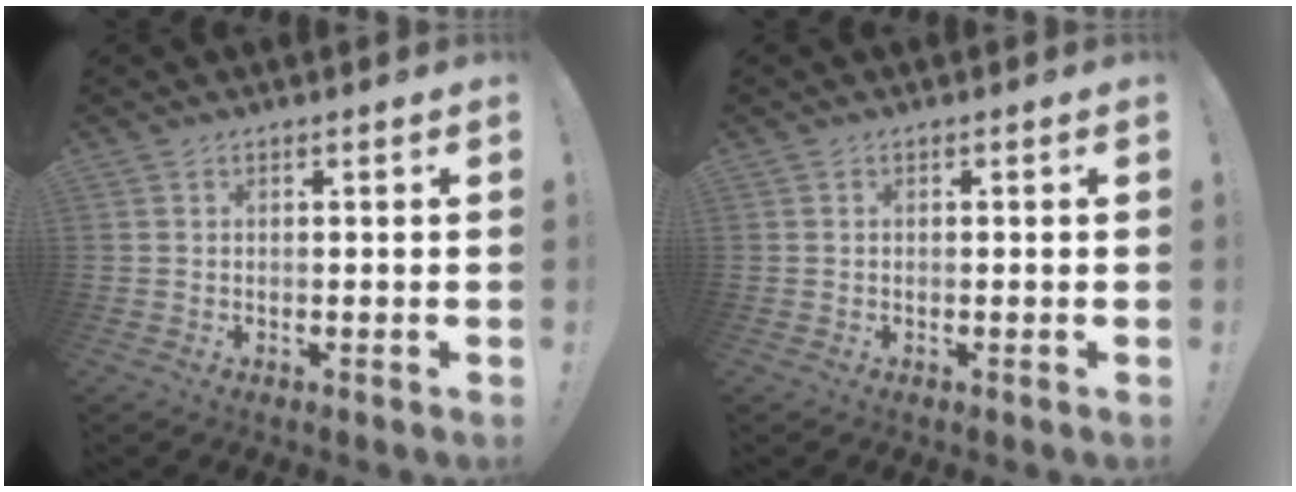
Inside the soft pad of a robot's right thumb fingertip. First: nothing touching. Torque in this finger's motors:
{"motor_torque": [0.16, -0.02, 0.08, -0.17, 0.01]}